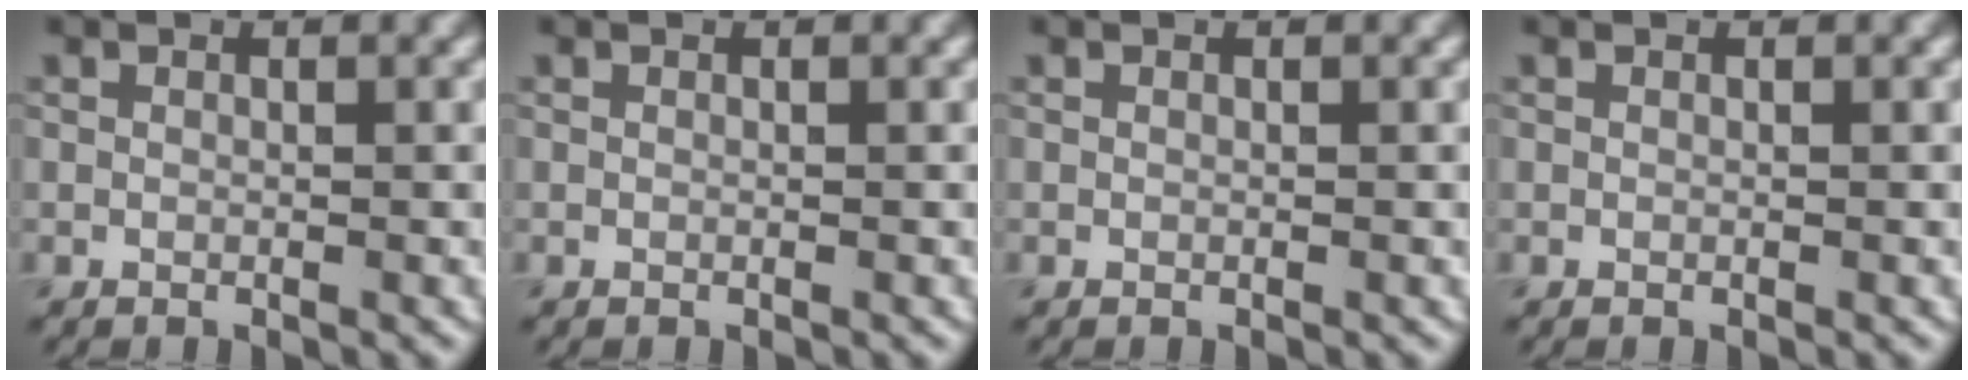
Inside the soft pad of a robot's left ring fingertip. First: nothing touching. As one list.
[{"total": 0.0}, {"total": 0.0}, {"total": 0.0}]